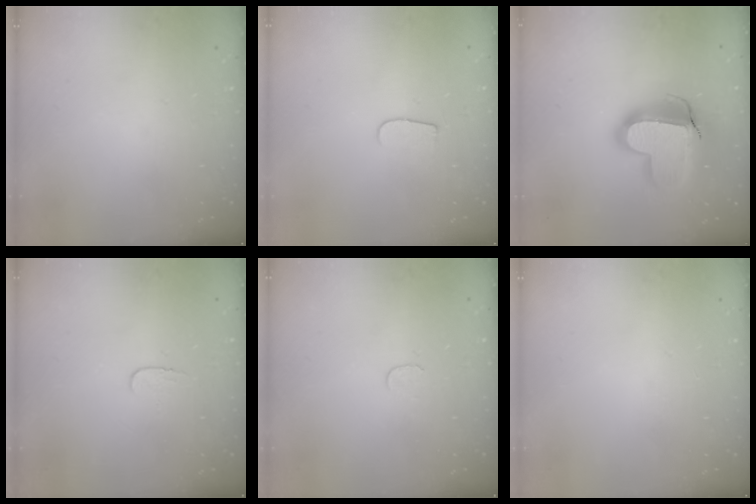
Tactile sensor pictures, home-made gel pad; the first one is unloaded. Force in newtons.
{"total": 5.2, "press": 5.1, "slide": 0.6}
{"total": 18.3, "press": 18.3, "slide": 1.4}
{"total": 3.9, "press": 3.8, "slide": 0.4}
{"total": 3.7, "press": 3.7, "slide": 0.4}
{"total": 0.0}